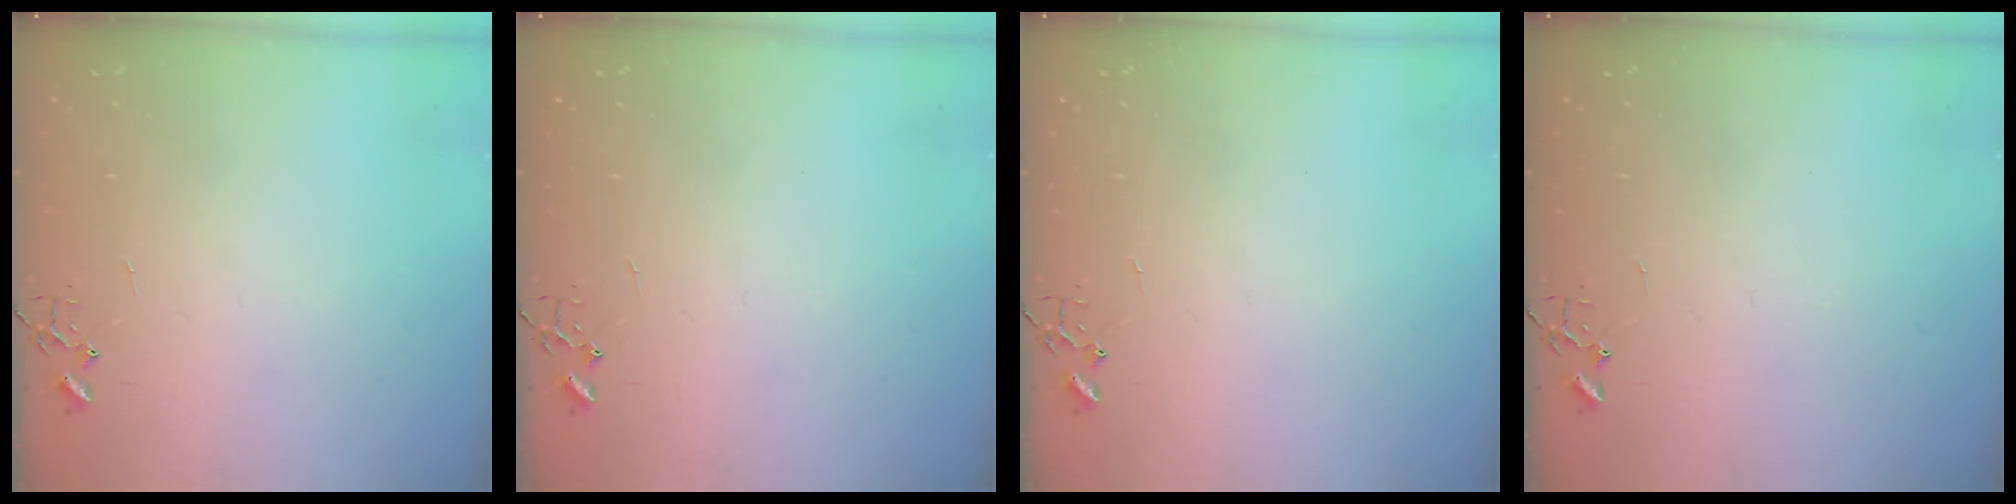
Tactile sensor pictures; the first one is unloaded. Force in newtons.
{"total": 0.0}
{"total": 0.0}
{"total": 0.0}